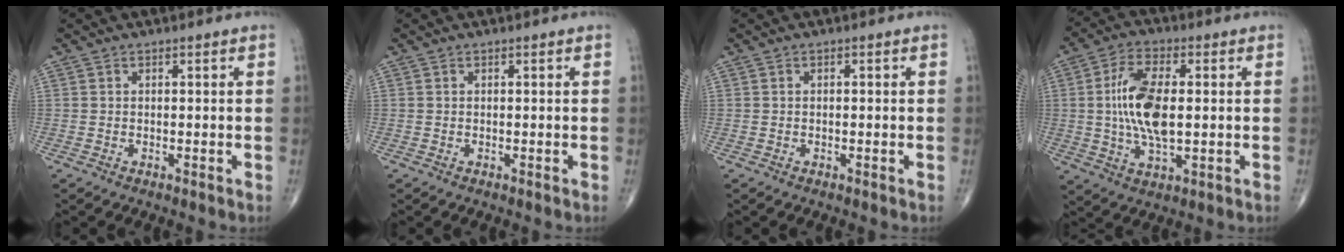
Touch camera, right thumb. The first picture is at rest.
{"total": 0.0}
{"total": 0.0}
{"total": 12.4, "force": [0.6, 5.6, 11.0], "torque": [-0.218, 0.000, 0.010]}